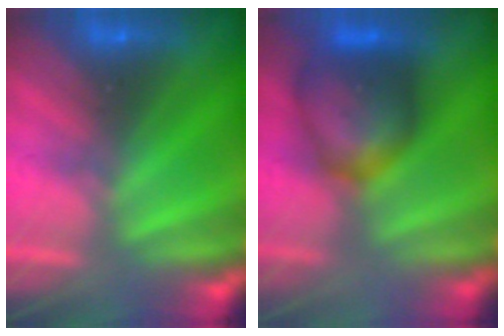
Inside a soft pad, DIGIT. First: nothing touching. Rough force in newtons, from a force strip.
{"total": 5.9}